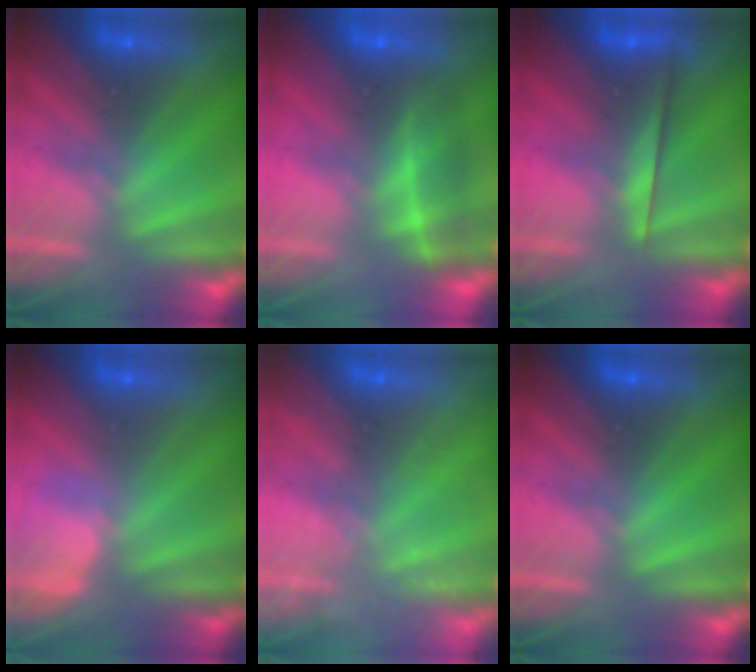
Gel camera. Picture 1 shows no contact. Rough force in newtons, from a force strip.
{"total": 2.1}
{"total": 2.3}
{"total": 2.9}
{"total": 2.4}
{"total": 0.0}